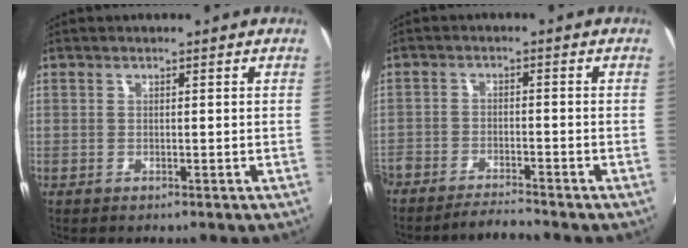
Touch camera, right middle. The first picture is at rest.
{"total": 4.7, "force": [-4.6, -0.5, 1.1], "torque": [-0.015, -0.011, -0.081]}